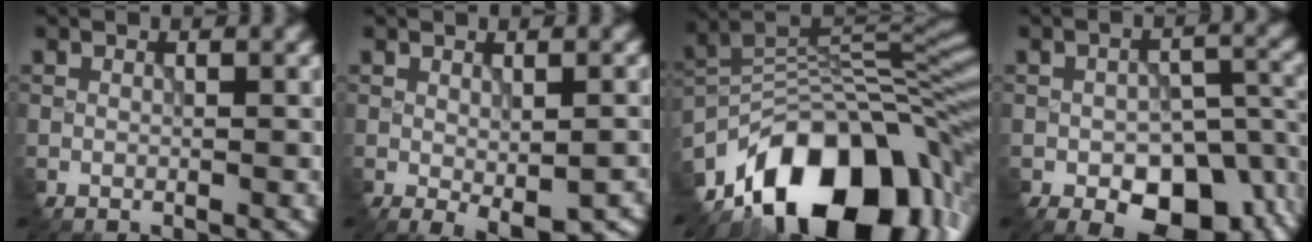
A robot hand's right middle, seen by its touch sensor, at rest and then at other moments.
{"total": 3.6, "force": [-1.1, 1.4, 3.1], "torque": [-0.045, -0.015, -0.006]}
{"total": 15.2, "force": [-8.1, 8.2, 9.8], "torque": [-0.161, 0.010, -0.139]}
{"total": 10.1, "force": [-4.7, 5.6, 7.0], "torque": [-0.097, -0.025, -0.056]}